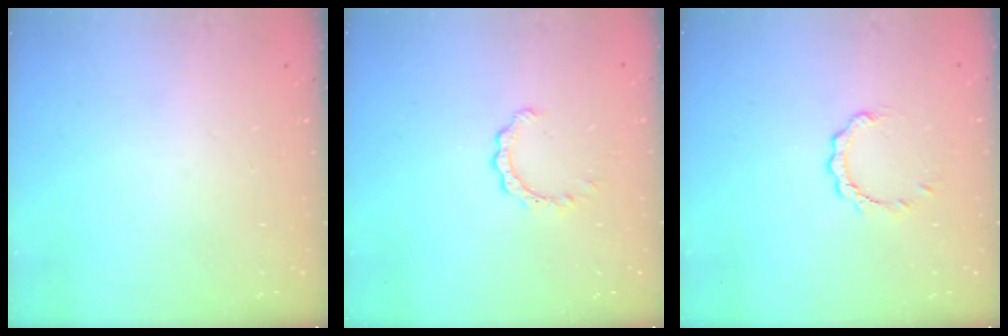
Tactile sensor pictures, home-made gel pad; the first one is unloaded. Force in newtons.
{"total": 2.3, "press": 2.3, "slide": 0.3}
{"total": 2.5, "press": 2.5, "slide": 0.3}